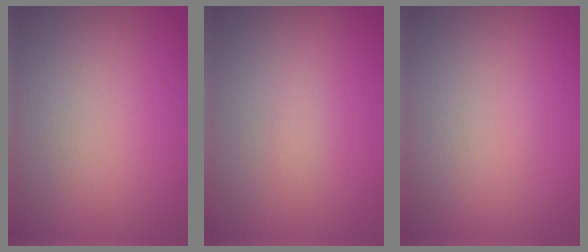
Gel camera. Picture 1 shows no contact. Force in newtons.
{"total": 0.6, "press": 0.6, "slide": 0.0}
{"total": 0.0}